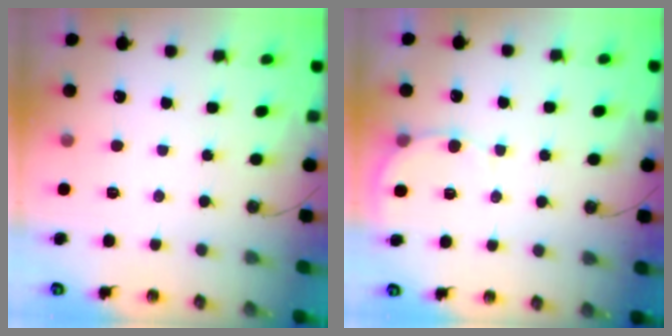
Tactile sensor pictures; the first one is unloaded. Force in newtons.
{"total": 4.9, "press": 4.9, "slide": 0.4}